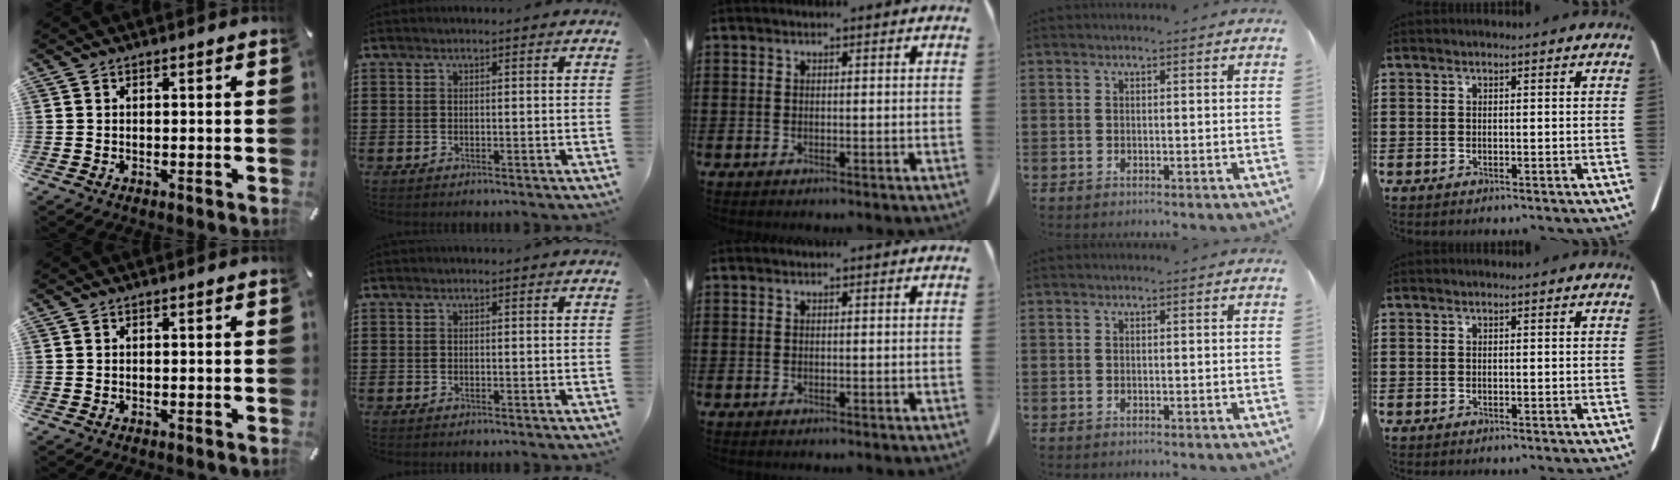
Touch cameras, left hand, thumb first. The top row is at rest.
{}